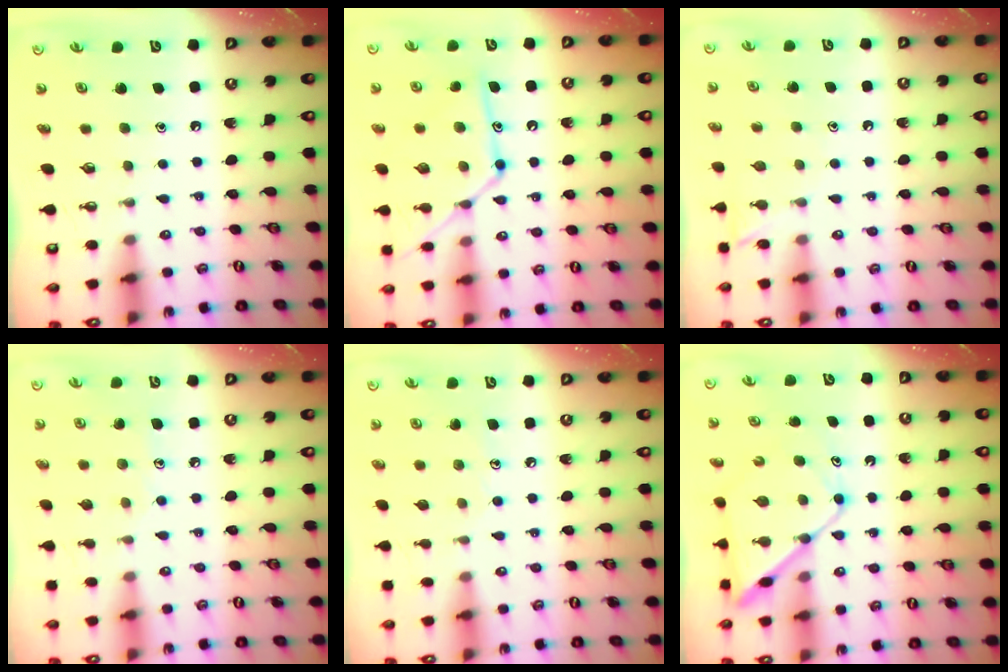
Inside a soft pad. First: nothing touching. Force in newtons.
{"total": 14.2, "press": 14.2, "slide": 0.9}
{"total": 6.2, "press": 6.1, "slide": 0.6}
{"total": 7.4, "press": 7.4, "slide": 0.4}
{"total": 4.9, "press": 4.9, "slide": 0.5}
{"total": 11.7, "press": 11.6, "slide": 1.0}